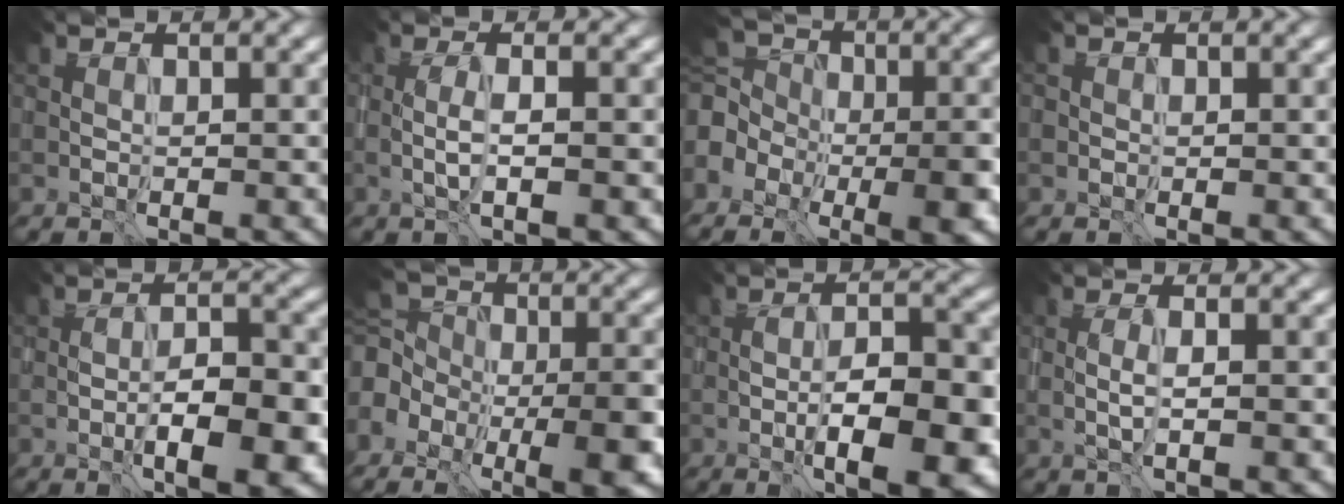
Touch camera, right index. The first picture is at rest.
{"total": 1.8, "force": [-0.2, 0.2, 1.8], "torque": [-0.035, 0.002, -0.005]}
{"total": 8.1, "force": [-3.1, 5.6, 5.0], "torque": [-0.095, 0.000, -0.067]}
{"total": 0.6, "force": [0.0, 0.6, 0.0], "torque": [0.004, -0.001, -0.001]}
{"total": 5.2, "force": [-1.7, 1.6, 4.7], "torque": [-0.072, 0.001, -0.024]}
{"total": 10.3, "force": [-3.8, 6.3, 7.2], "torque": [-0.132, 0.000, -0.057]}
{"total": 7.2, "force": [-2.1, 2.4, 6.5], "torque": [-0.098, -0.004, -0.029]}
{"total": 1.2, "force": [0.0, 0.1, 1.2], "torque": [-0.026, 0.001, -0.001]}